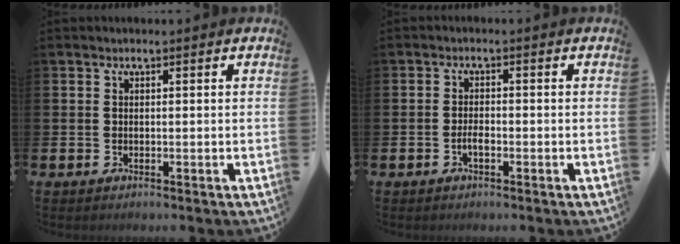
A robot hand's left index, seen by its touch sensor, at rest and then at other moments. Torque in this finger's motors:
{"motor_torque": [0.32, 0.07, 0.03, 0.06]}